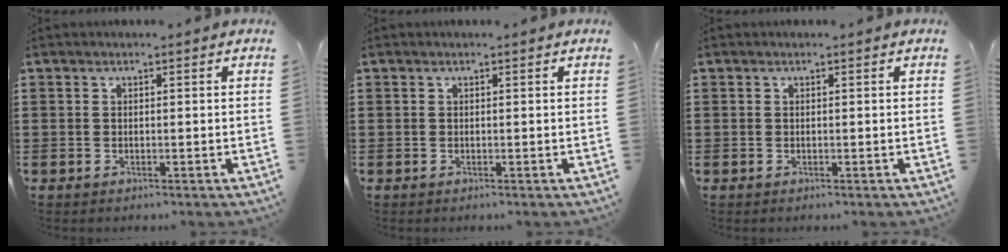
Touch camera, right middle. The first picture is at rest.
{"total": 0.0}
{"total": 0.0}